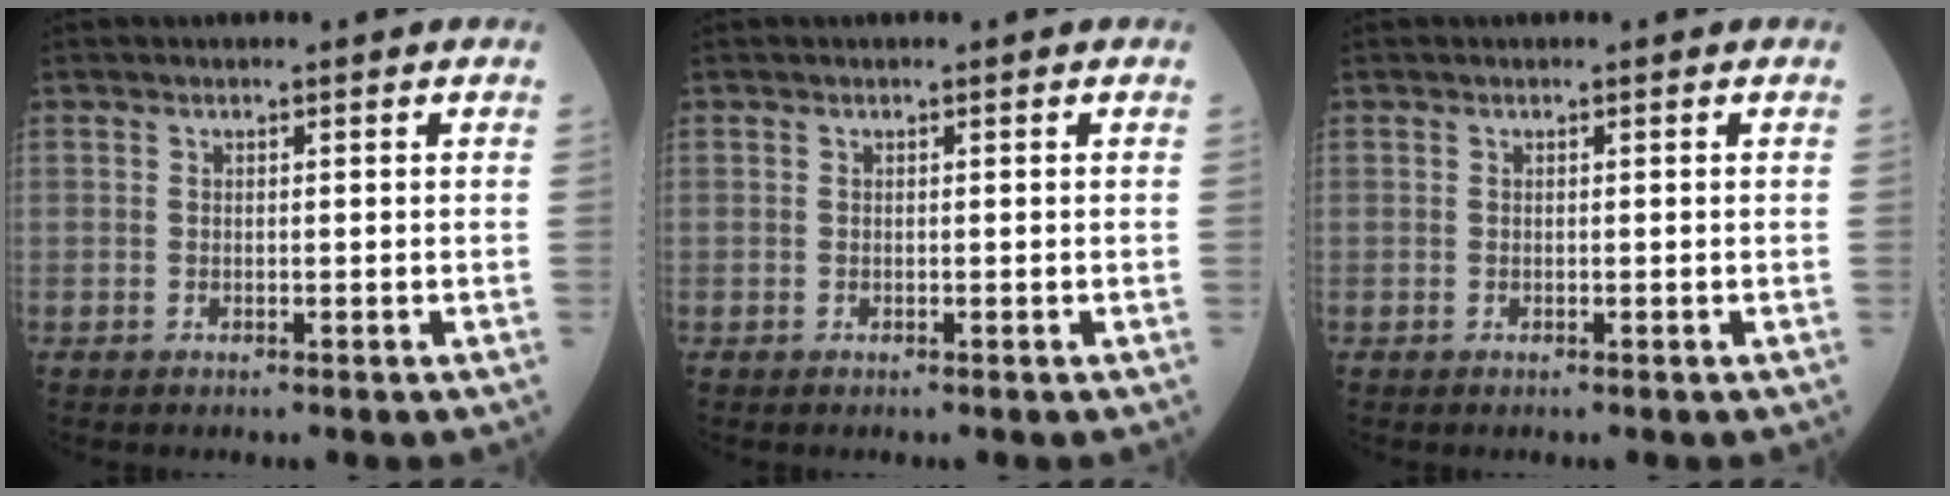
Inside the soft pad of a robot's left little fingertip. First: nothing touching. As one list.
[{"total": 0.0}, {"total": 0.0}]